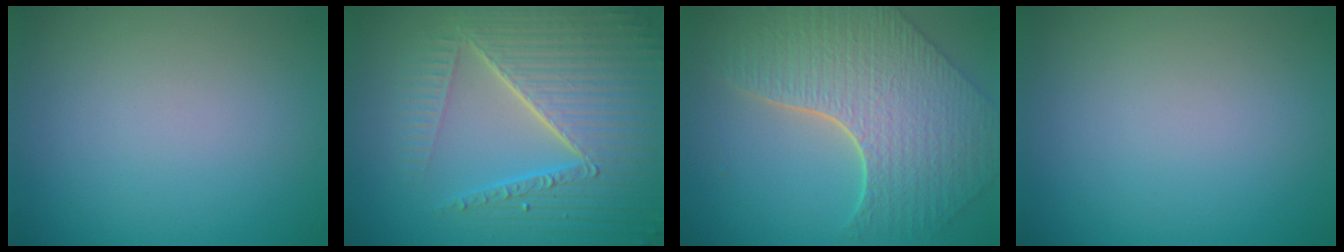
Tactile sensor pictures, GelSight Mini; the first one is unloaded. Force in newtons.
{"total": 8.5, "press": 5.9, "slide": 6.1}
{"total": 8.4, "press": 6.3, "slide": 5.6}
{"total": 0.0}